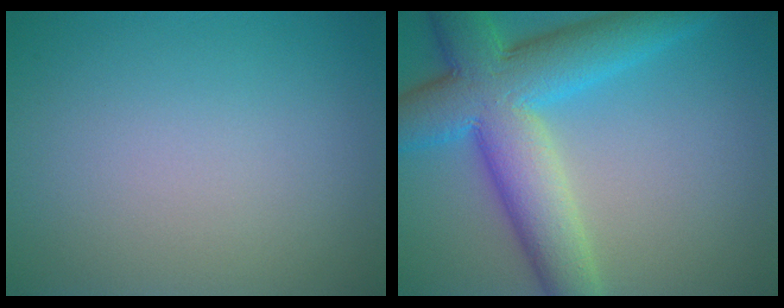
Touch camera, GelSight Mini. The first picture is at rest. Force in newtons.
{"total": 10.4, "press": 10.4, "slide": 0.4}